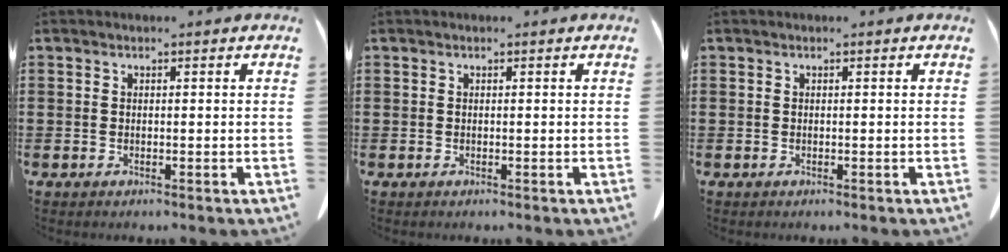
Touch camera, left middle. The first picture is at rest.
{"total": 0.0}
{"total": 0.0}